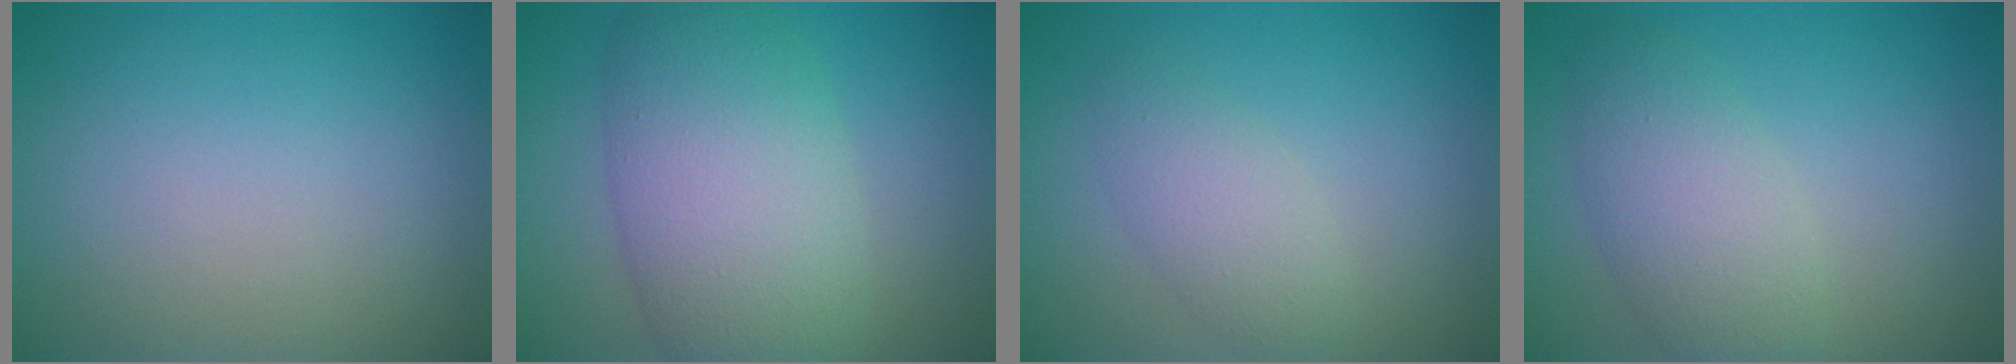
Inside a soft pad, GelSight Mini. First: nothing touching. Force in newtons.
{"total": 8.9, "press": 8.9, "slide": 0.4}
{"total": 2.7, "press": 2.7, "slide": 0.1}
{"total": 4.3, "press": 4.3, "slide": 0.0}